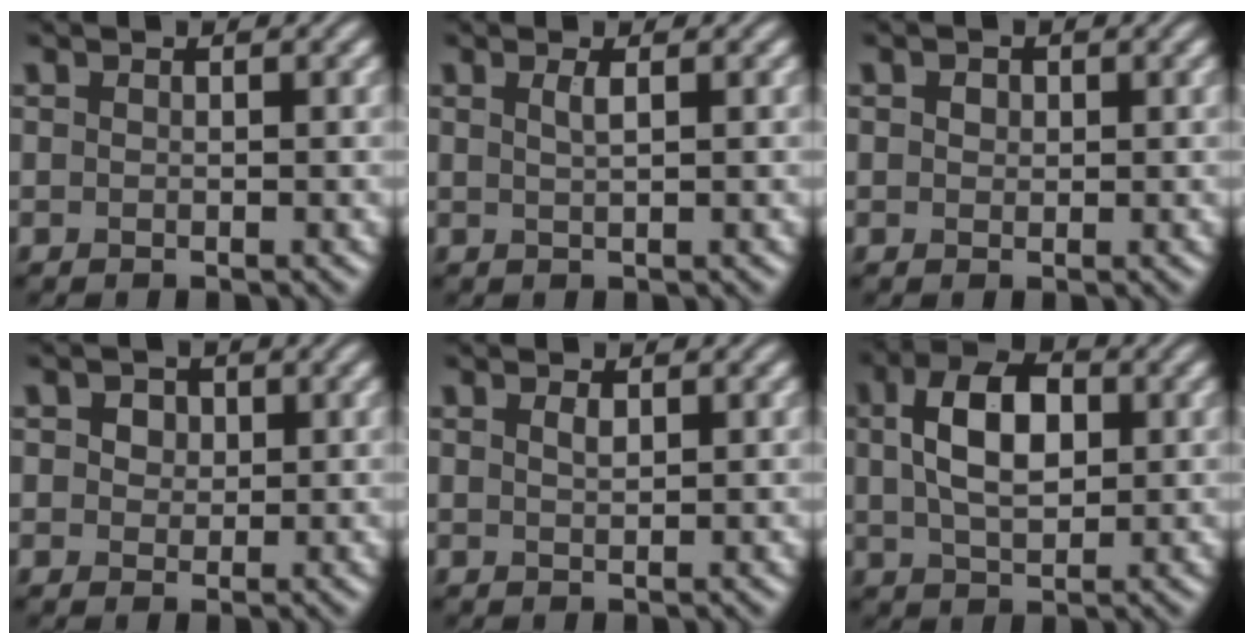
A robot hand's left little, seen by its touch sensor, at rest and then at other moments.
{"total": 1.3, "force": [0.5, 0.4, 1.1], "torque": [-0.015, 0.003, 0.006]}
{"total": 1.0, "force": [0.3, 0.8, 0.4], "torque": [-0.008, 0.000, 0.002]}
{"total": 2.8, "force": [1.3, 2.1, 1.5], "torque": [-0.026, 0.015, 0.005]}
{"total": 0.8, "force": [0.5, 0.3, 0.5], "torque": [-0.013, 0.000, 0.010]}
{"total": 6.5, "force": [1.3, 3.8, 5.1], "torque": [-0.093, 0.012, 0.018]}